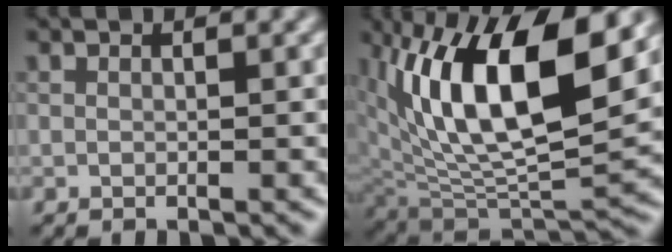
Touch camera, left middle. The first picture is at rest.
{"total": 11.4, "force": [3.9, 4.6, 9.6], "torque": [-0.176, 0.001, 0.088]}